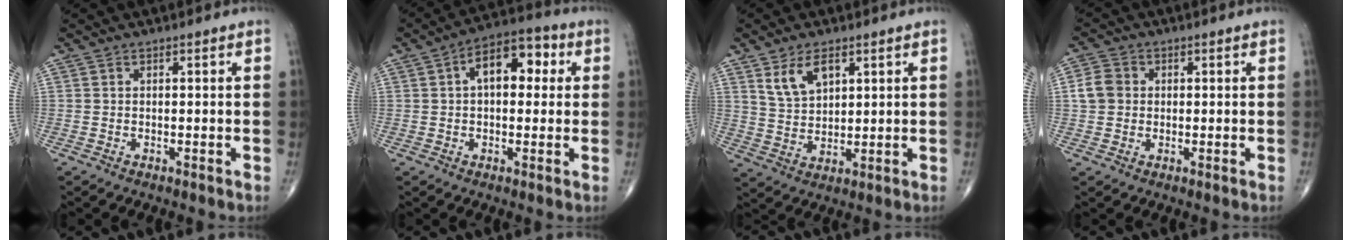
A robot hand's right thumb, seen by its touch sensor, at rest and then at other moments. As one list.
[{"total": 10.6, "force": [2.3, 6.0, 8.4], "torque": [-0.105, 0.028, 0.025]}, {"total": 6.8, "force": [3.6, 3.7, 4.5], "torque": [-0.070, -0.020, 0.075]}, {"total": 4.7, "force": [0.3, 4.0, 2.3], "torque": [-0.035, 0.009, 0.001]}]